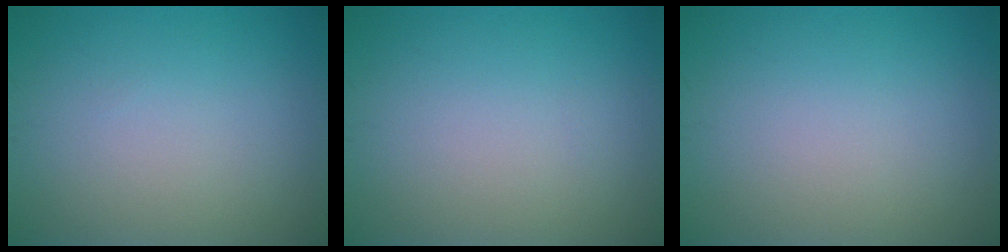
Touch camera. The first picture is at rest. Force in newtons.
{"total": 0.0}
{"total": 0.0}